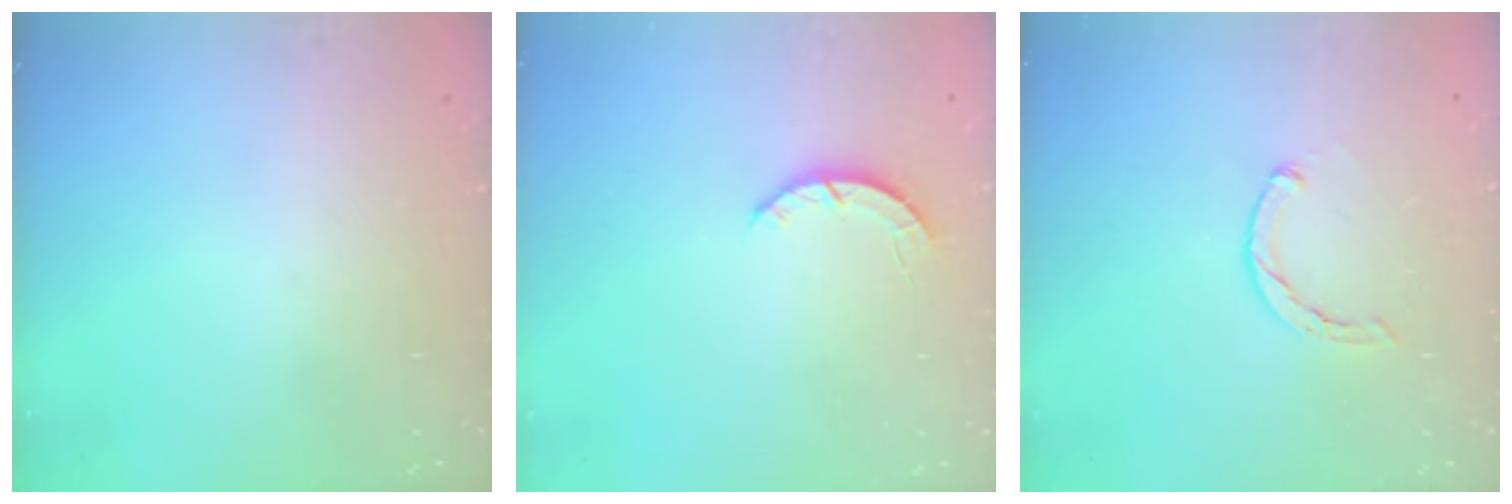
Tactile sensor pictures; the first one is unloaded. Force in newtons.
{"total": 2.8, "press": 2.8, "slide": 0.4}
{"total": 1.1, "press": 1.1, "slide": 0.2}